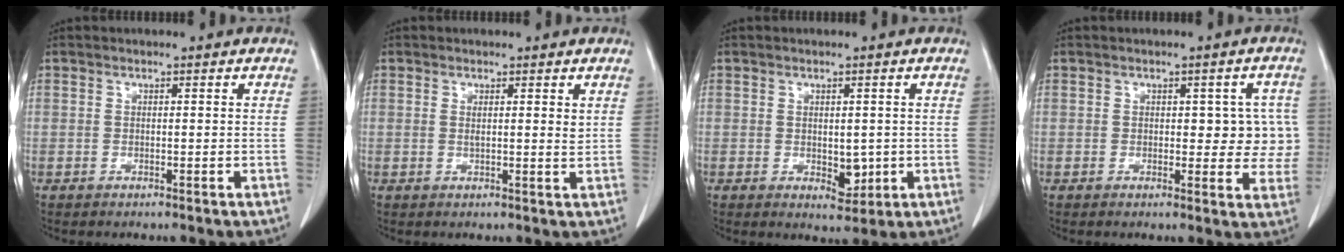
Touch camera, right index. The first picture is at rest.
{"total": 1.8, "force": [0.8, 0.2, 1.6], "torque": [-0.030, -0.004, 0.012]}
{"total": 3.2, "force": [-0.4, 1.9, 2.5], "torque": [-0.034, -0.006, 0.006]}
{"total": 5.7, "force": [0.5, 3.0, 4.8], "torque": [-0.035, 0.016, 0.007]}